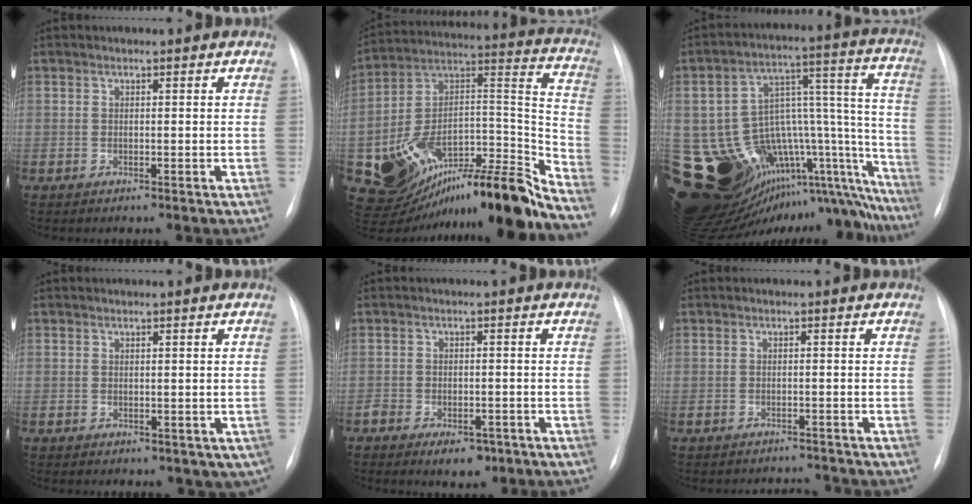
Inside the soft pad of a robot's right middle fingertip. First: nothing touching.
{"total": 26.3, "force": [-20.3, 5.1, 15.8], "torque": [-0.215, 0.037, -0.322]}
{"total": 27.8, "force": [-16.7, 14.3, 17.1], "torque": [-0.199, 0.112, -0.197]}
{"total": 3.2, "force": [-0.7, 2.3, 2.1], "torque": [-0.014, 0.002, 0.004]}
{"total": 5.1, "force": [-3.3, 2.8, 2.8], "torque": [-0.036, 0.000, -0.041]}
{"total": 2.6, "force": [-2.5, 0.3, -0.6], "torque": [0.011, -0.004, -0.034]}